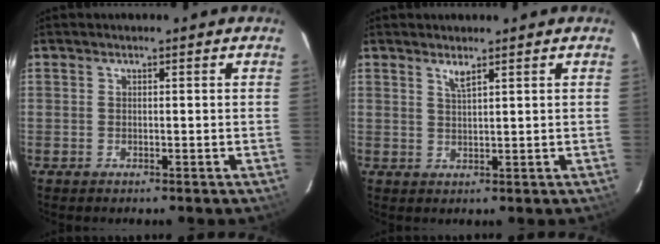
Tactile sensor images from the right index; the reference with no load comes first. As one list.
[{"total": 1.8, "force": [1.4, 0.1, 1.2], "torque": [-0.025, -0.001, 0.025]}]